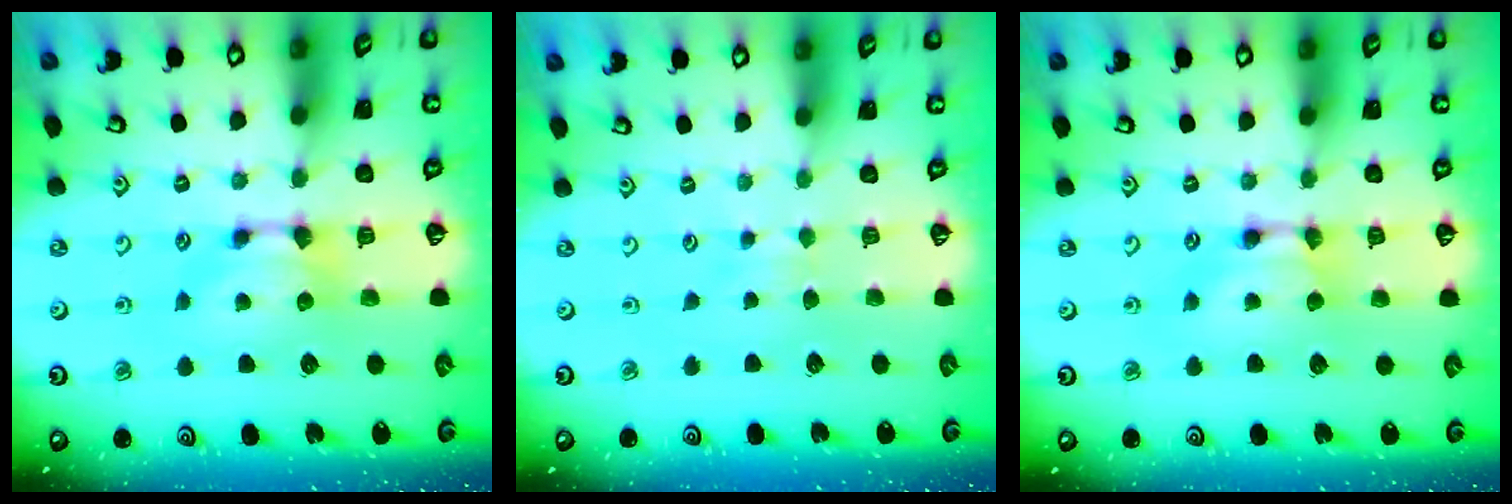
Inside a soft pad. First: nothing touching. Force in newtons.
{"total": 2.8, "press": 2.7, "slide": 0.4}
{"total": 1.7, "press": 1.7, "slide": 0.2}